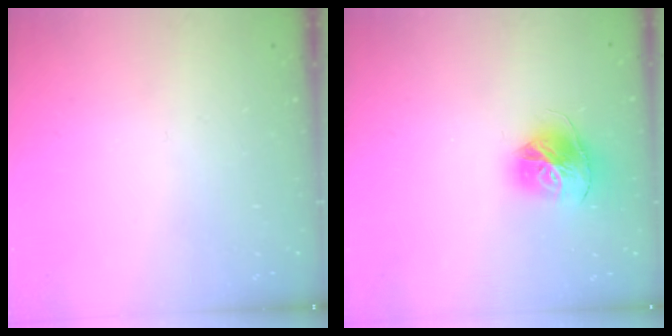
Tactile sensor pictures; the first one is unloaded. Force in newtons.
{"total": 14.8, "press": 14.7, "slide": 1.6}